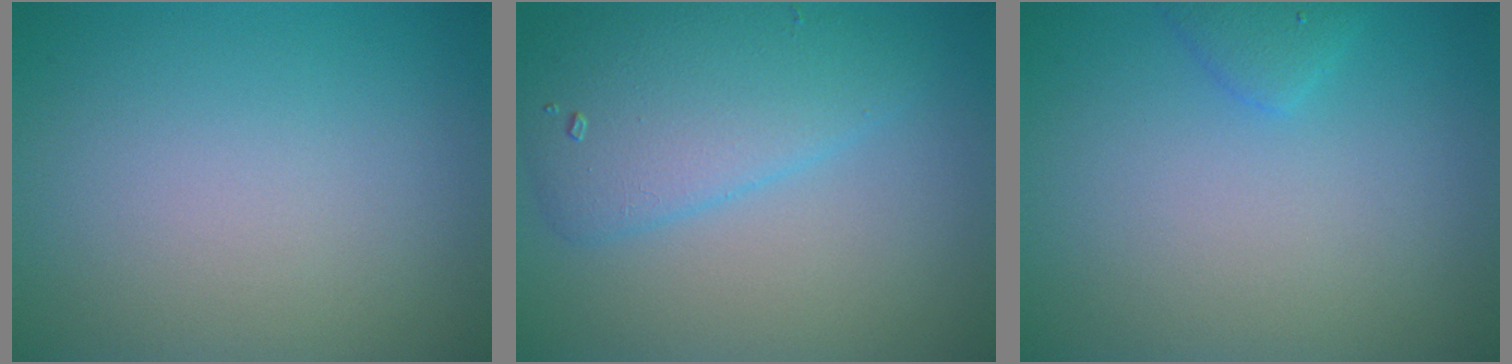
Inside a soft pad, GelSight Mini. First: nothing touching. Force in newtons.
{"total": 5.1, "press": 5.1, "slide": 0.2}
{"total": 1.4, "press": 1.4, "slide": 0.1}